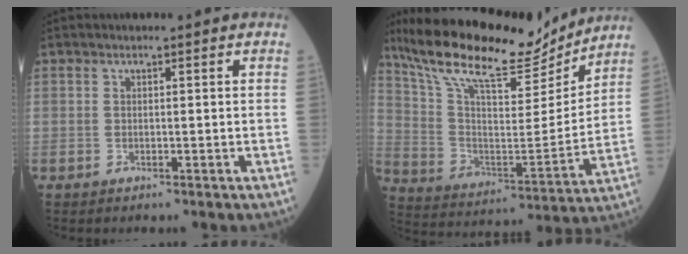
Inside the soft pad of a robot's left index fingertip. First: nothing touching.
{"total": 21.2, "force": [18.1, 4.5, 9.9], "torque": [-0.186, -0.002, 0.306]}